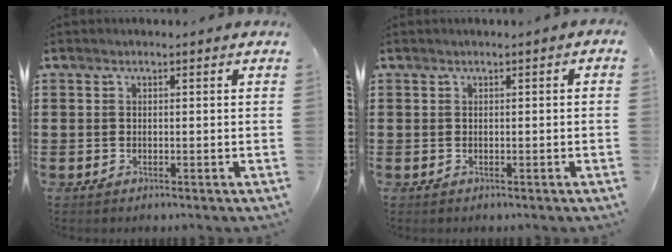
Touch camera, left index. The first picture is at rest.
{"total": 0.0}